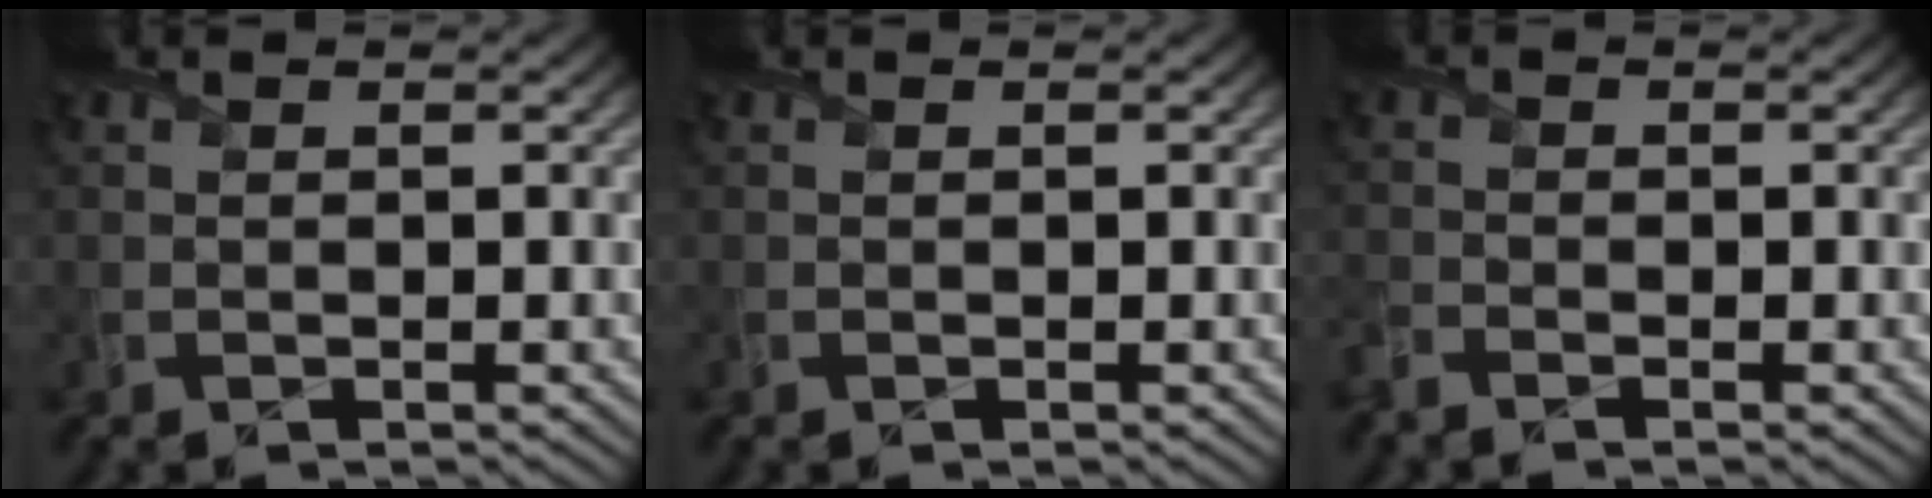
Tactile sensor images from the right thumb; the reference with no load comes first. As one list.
[{"total": 0.0}, {"total": 2.4, "force": [-2.1, 0.8, 0.9], "torque": [-0.026, -0.013, -0.056]}]